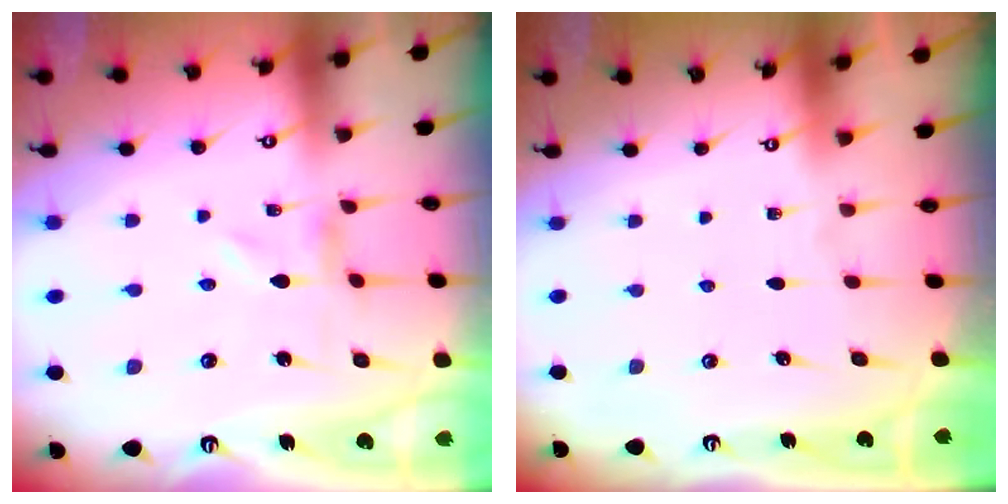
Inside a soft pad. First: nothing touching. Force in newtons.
{"total": 0.0}